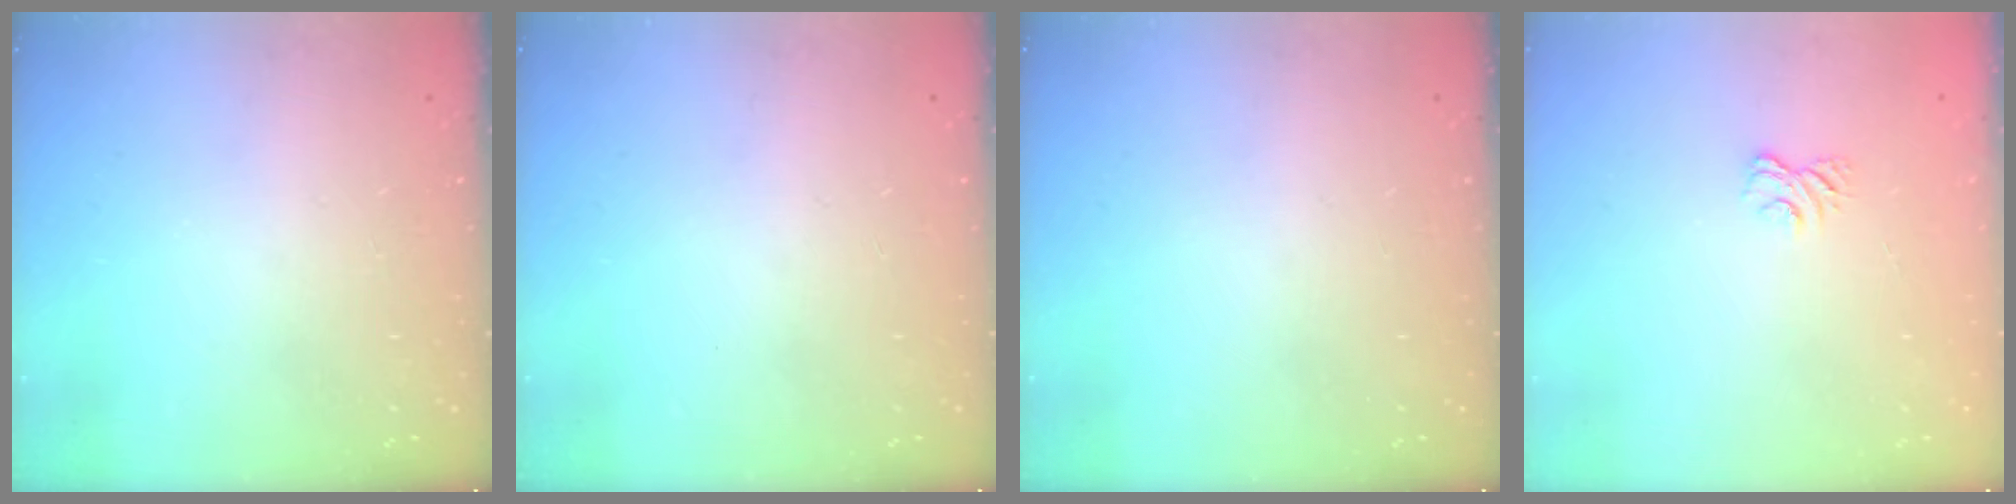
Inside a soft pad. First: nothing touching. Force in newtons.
{"total": 0.0}
{"total": 0.0}
{"total": 2.8, "press": 2.5, "slide": 1.3}